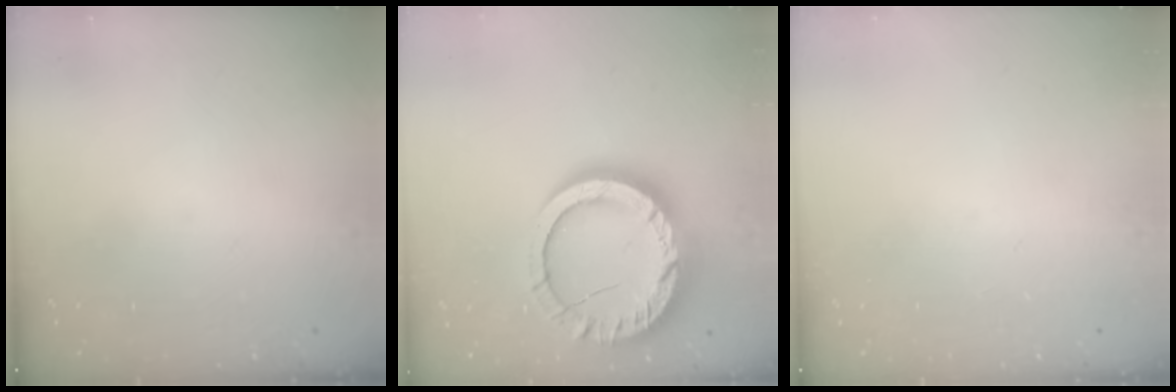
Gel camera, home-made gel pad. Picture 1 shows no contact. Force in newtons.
{"total": 19.6, "press": 19.5, "slide": 1.8}
{"total": 0.0}